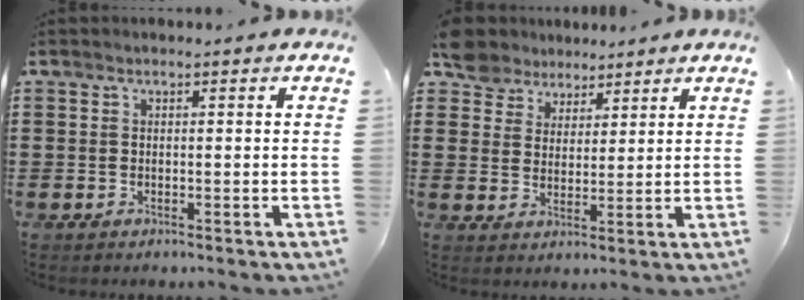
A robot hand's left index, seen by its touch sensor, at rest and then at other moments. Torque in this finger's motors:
{"motor_torque": [0.85, 0.76, 0.00, 0.01]}